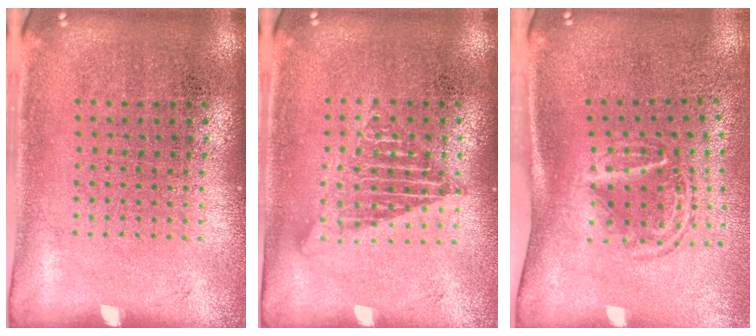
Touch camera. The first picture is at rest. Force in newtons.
{"total": 1.2, "press": 1.2, "slide": 0.1}
{"total": 1.7, "press": 1.1, "slide": 1.3}